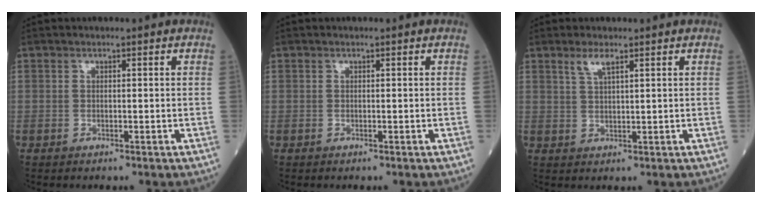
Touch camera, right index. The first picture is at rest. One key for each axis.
{"total": 0.0}
{"total": 2.6, "fx": 1.8, "fy": 0.3, "fz": 1.8, "tx": -0.044, "ty": 0.003, "tz": 0.041}